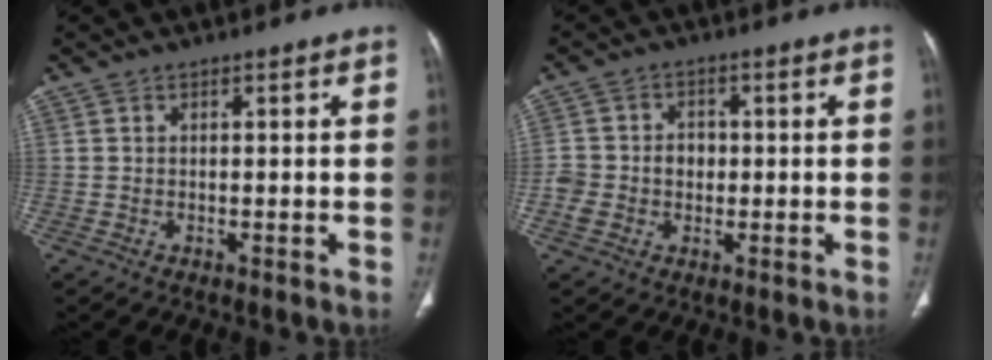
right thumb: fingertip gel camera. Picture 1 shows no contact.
{"total": 6.2, "force": [-0.7, 5.3, 3.3], "torque": [-0.043, 0.020, -0.013]}